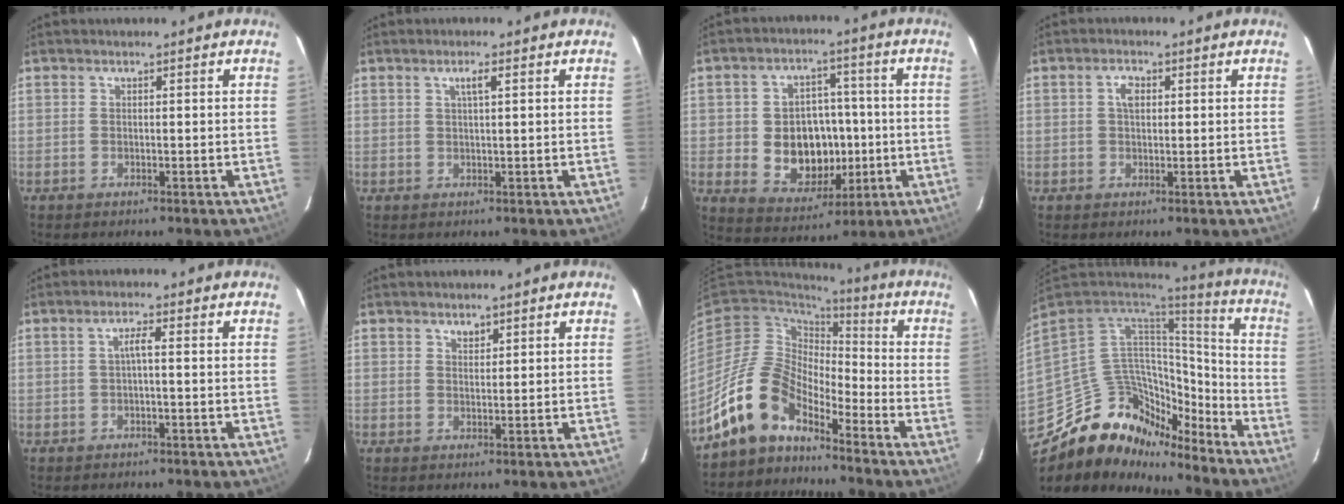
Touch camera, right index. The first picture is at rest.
{"total": 2.0, "force": [0.9, 0.0, 1.8], "torque": [-0.031, 0.003, 0.015]}
{"total": 12.7, "force": [-1.6, 9.9, 7.7], "torque": [-0.159, 0.008, -0.001]}
{"total": 2.6, "force": [0.7, 1.6, 1.9], "torque": [-0.036, 0.008, 0.012]}
{"total": 1.9, "force": [-0.2, 0.0, 1.8], "torque": [-0.035, 0.006, -0.004]}
{"total": 1.6, "force": [1.2, 0.8, 0.6], "torque": [-0.006, 0.002, 0.021]}
{"total": 12.3, "force": [-9.6, 5.6, 5.3], "torque": [-0.101, 0.020, -0.191]}
{"total": 19.8, "force": [-15.0, 11.1, 6.6], "torque": [-0.145, 0.037, -0.246]}